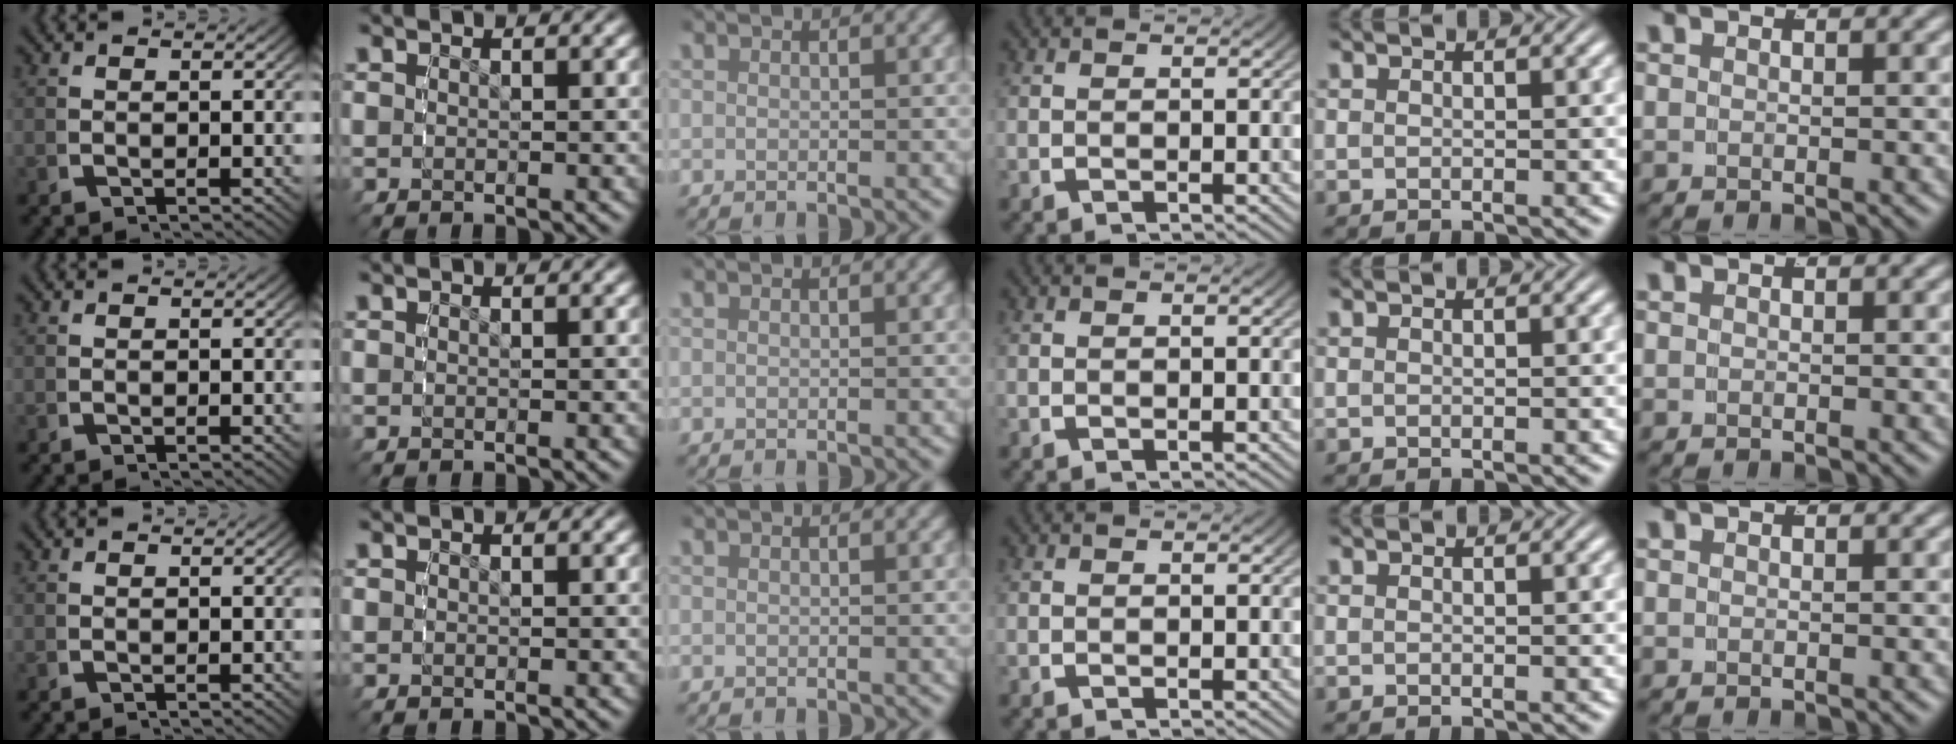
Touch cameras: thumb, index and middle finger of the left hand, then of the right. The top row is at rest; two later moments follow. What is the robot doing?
{"motion": "reach", "object": "photo album"}